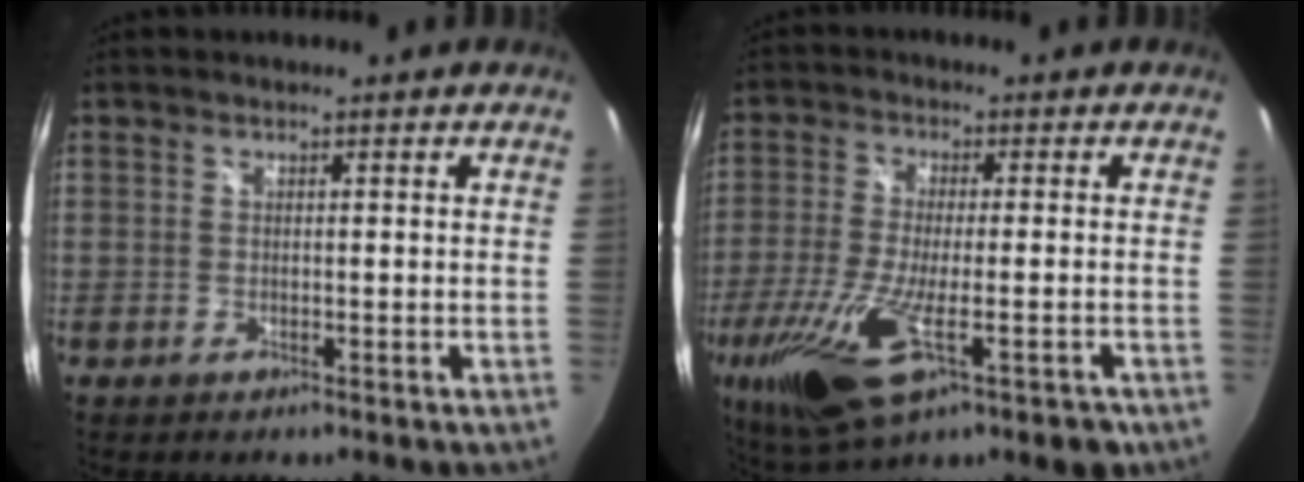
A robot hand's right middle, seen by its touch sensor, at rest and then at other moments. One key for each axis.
{"total": 19.4, "fx": -8.5, "fy": 6.6, "fz": 16.2, "tx": -0.335, "ty": -0.072, "tz": -0.140}